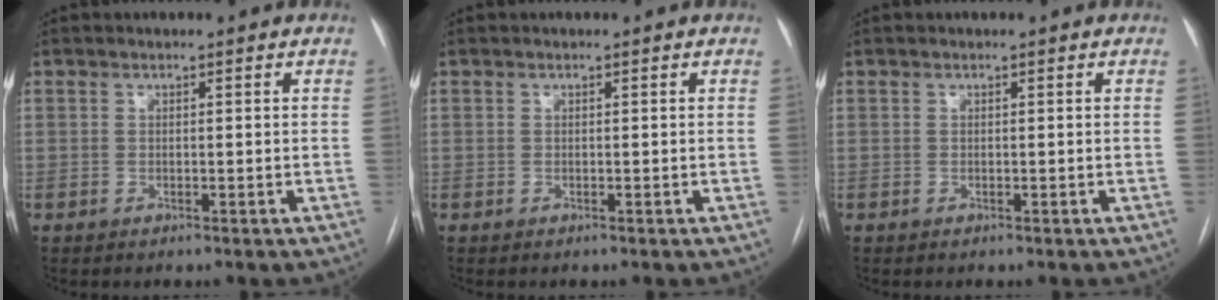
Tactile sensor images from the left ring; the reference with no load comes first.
{"total": 0.0}
{"total": 0.0}